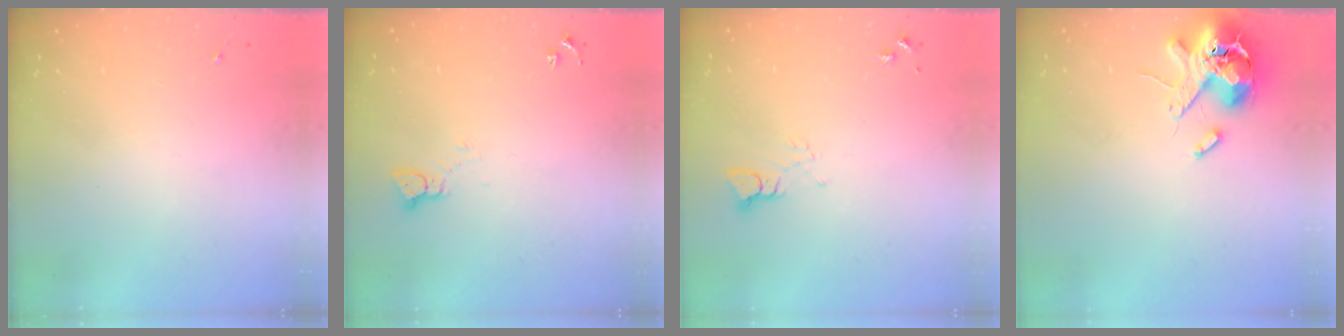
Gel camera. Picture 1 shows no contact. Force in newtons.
{"total": 2.2, "press": 2.2, "slide": 0.2}
{"total": 3.3, "press": 3.3, "slide": 0.0}
{"total": 12.8, "press": 12.6, "slide": 2.0}